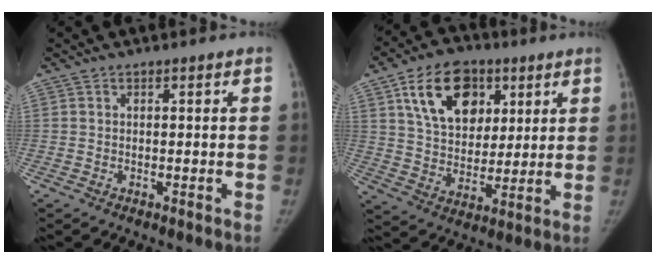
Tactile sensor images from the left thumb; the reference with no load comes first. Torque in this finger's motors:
{"motor_torque": [0.29, 0.35, 1.45, -0.74, 0.10]}